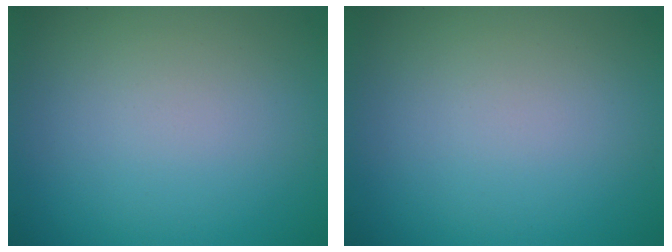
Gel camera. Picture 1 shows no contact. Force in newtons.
{"total": 0.0}